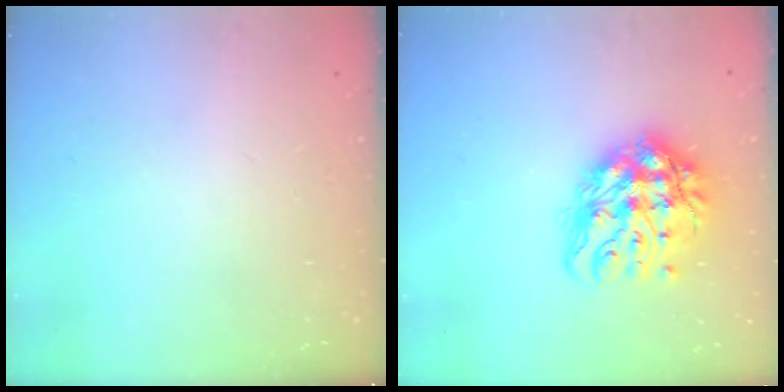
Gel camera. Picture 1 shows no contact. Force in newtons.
{"total": 15.6, "press": 15.6, "slide": 1.1}